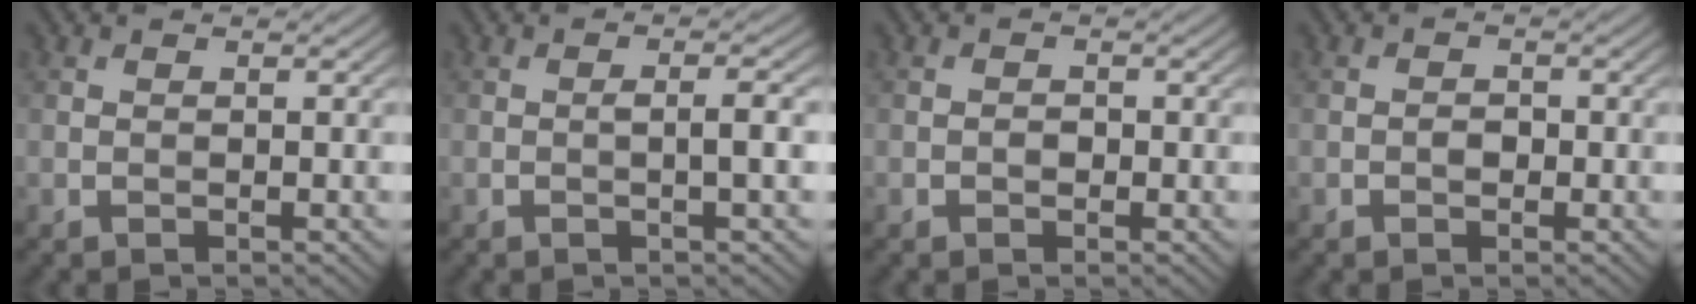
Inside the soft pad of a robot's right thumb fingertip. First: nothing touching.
{"total": 2.3, "force": [-0.2, 0.2, 2.3], "torque": [-0.040, 0.006, -0.007]}
{"total": 1.0, "force": [-0.4, 0.8, 0.5], "torque": [-0.008, -0.002, -0.010]}
{"total": 1.3, "force": [-0.4, 1.0, 0.7], "torque": [-0.012, -0.001, -0.012]}